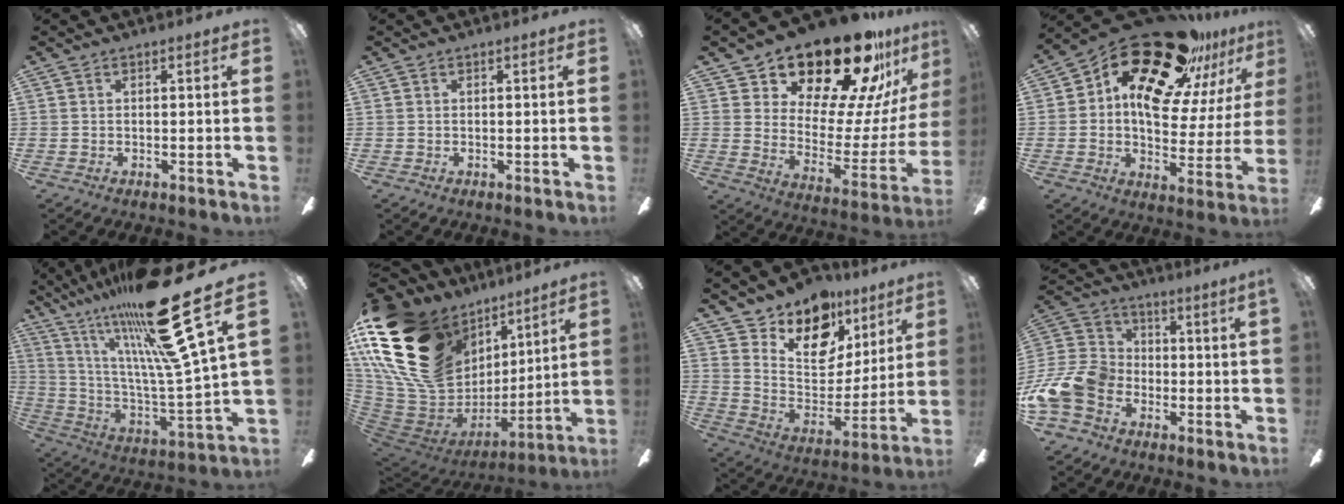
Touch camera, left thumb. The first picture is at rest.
{"total": 0.0}
{"total": 24.8, "force": [20.2, 8.7, 11.3], "torque": [-0.160, -0.155, 0.349]}
{"total": 24.0, "force": [15.9, 11.7, 13.7], "torque": [-0.195, -0.108, 0.266]}
{"total": 32.0, "force": [19.2, 7.0, 24.6], "torque": [-0.387, -0.104, 0.305]}
{"total": 27.7, "force": [11.0, 19.7, 16.0], "torque": [-0.319, -0.062, 0.245]}
{"total": 14.9, "force": [10.1, 9.1, 6.1], "torque": [-0.103, -0.069, 0.186]}
{"total": 13.4, "force": [-4.5, 9.7, 8.0], "torque": [-0.182, 0.033, -0.080]}